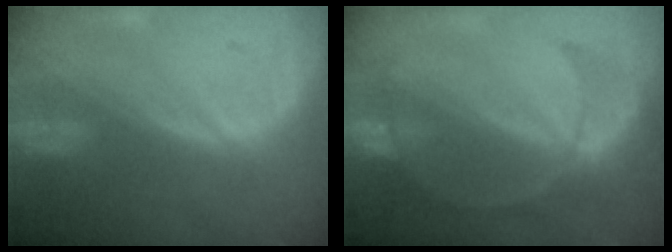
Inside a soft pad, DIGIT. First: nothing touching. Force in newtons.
{"total": 7.5, "press": 6.6, "slide": 3.6}